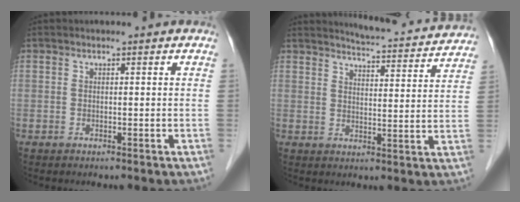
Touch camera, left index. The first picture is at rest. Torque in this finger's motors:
{"motor_torque": [0.67, -0.89, 0.09, 0.01]}